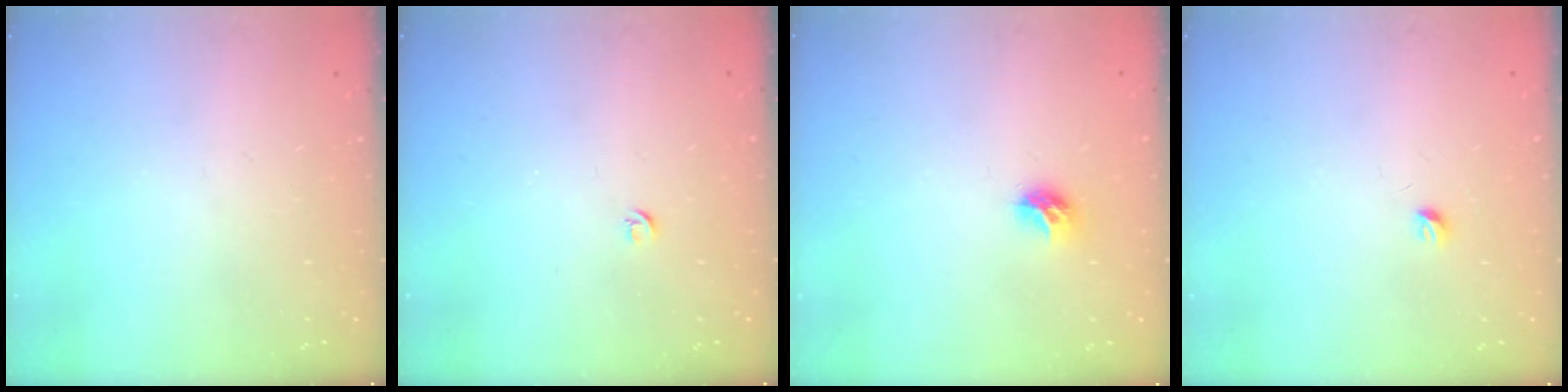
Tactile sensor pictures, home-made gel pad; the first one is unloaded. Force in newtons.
{"total": 3.4, "press": 3.4, "slide": 0.5}
{"total": 7.5, "press": 7.4, "slide": 0.7}
{"total": 3.2, "press": 3.1, "slide": 0.5}